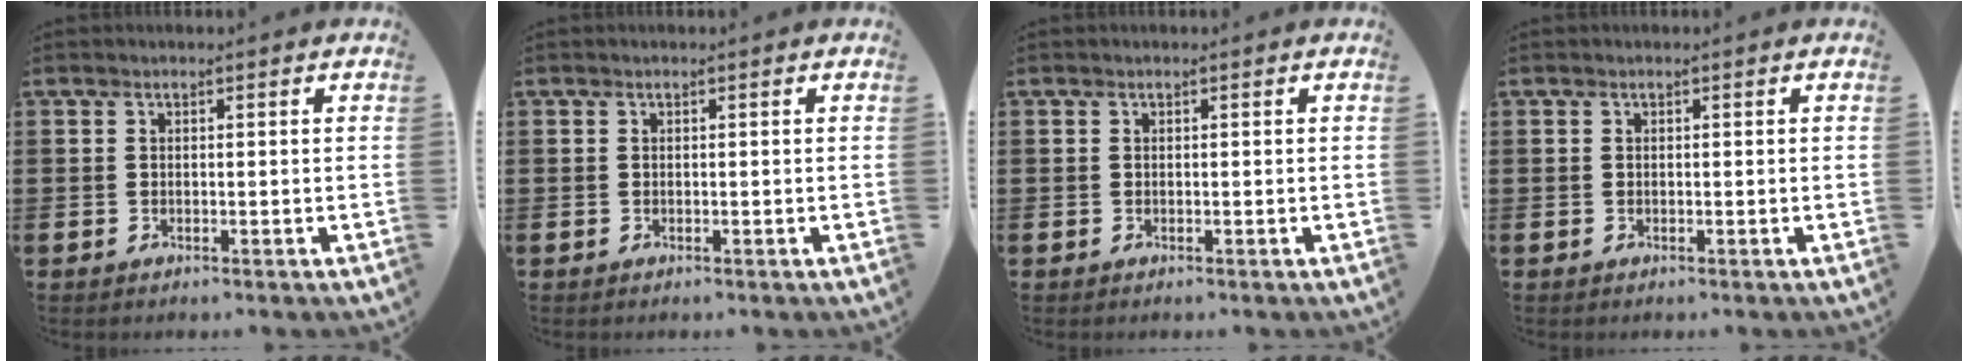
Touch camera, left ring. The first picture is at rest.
{"total": 0.0}
{"total": 0.0}
{"total": 0.0}